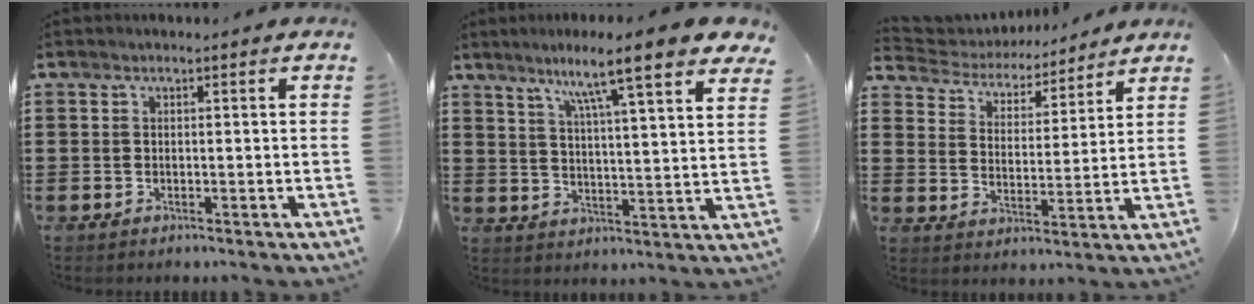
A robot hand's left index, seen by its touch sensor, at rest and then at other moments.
{"total": 9.4, "force": [7.4, -0.4, 5.9], "torque": [-0.114, -0.041, 0.113]}
{"total": 4.6, "force": [4.5, 0.9, 0.2], "torque": [-0.033, -0.029, 0.073]}